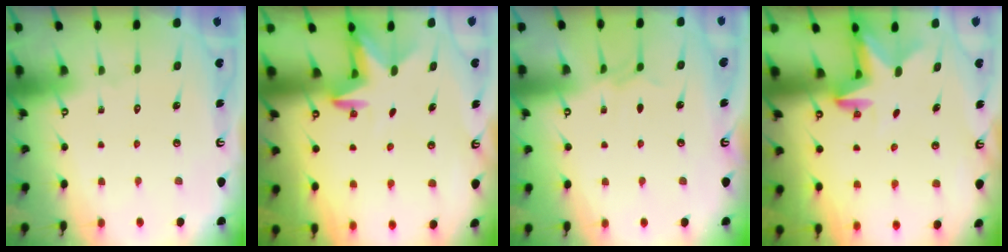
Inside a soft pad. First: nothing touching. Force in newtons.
{"total": 2.9, "press": 2.8, "slide": 0.7}
{"total": 3.5, "press": 3.5, "slide": 0.5}
{"total": 2.6, "press": 2.6, "slide": 0.5}